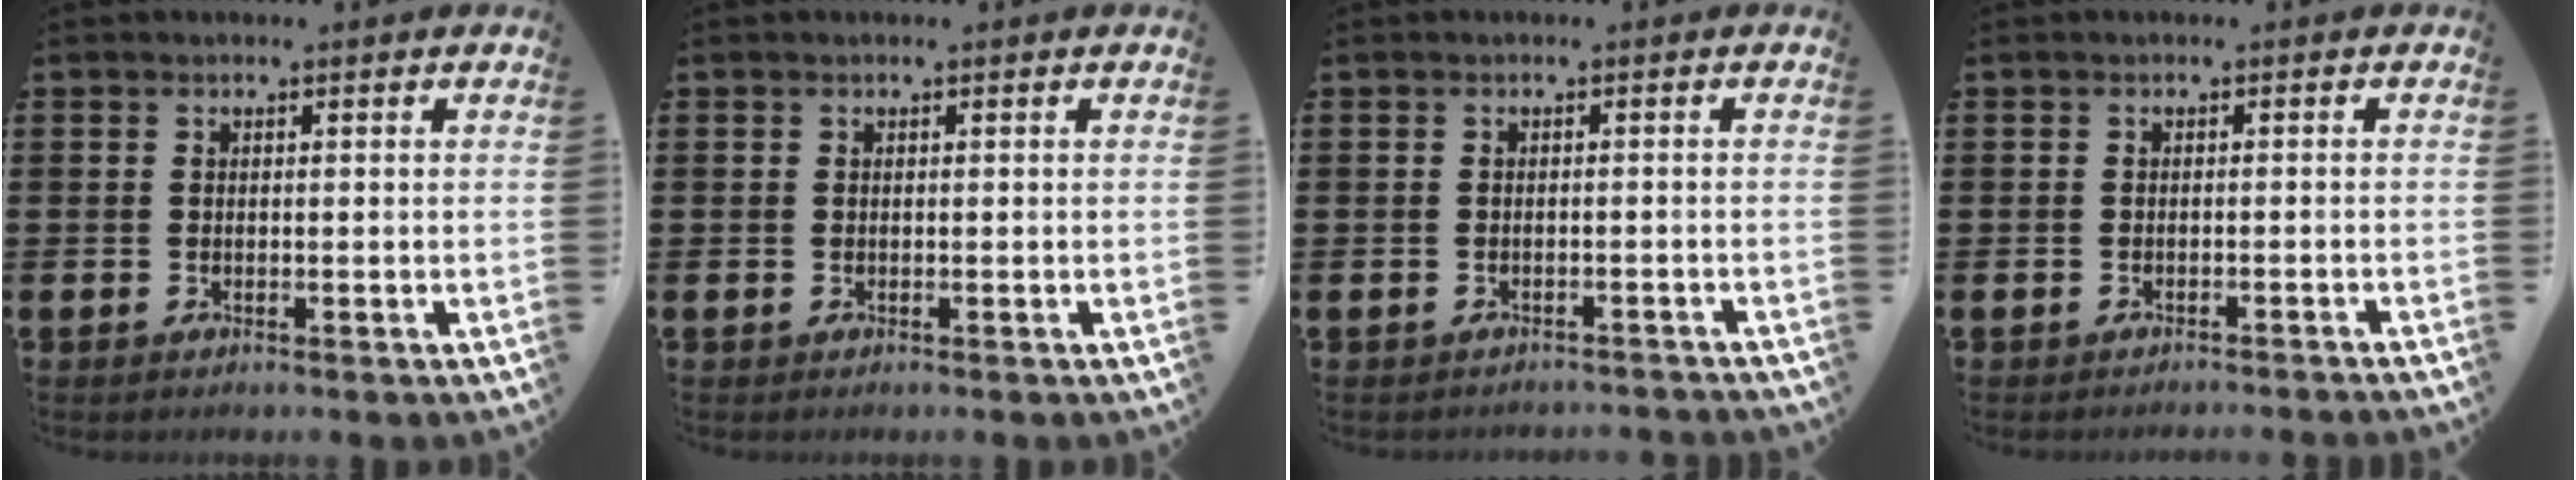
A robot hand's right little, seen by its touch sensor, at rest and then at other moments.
{"total": 0.0}
{"total": 0.8, "force": [-0.8, -0.1, 0.0], "torque": [-0.002, 0.001, -0.018]}
{"total": 0.8, "force": [-0.8, -0.2, 0.0], "torque": [0.000, 0.001, -0.017]}